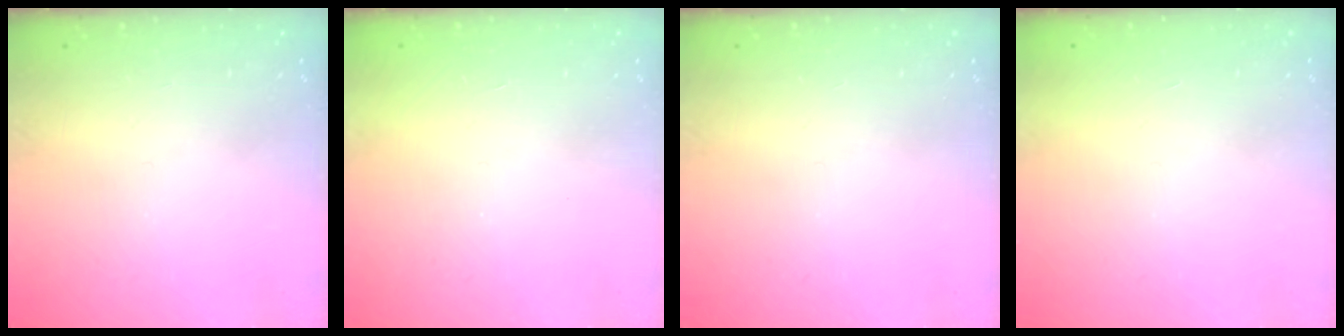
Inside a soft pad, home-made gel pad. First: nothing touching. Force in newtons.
{"total": 1.6, "press": 1.6, "slide": 0.1}
{"total": 0.0}
{"total": 1.5, "press": 1.5, "slide": 0.1}